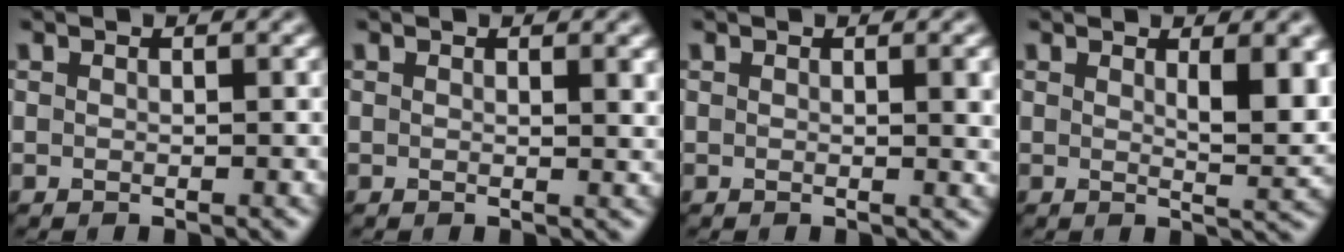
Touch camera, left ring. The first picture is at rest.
{"total": 1.2, "force": [0.6, 0.3, 1.0], "torque": [-0.008, -0.001, 0.008]}
{"total": 2.2, "force": [0.4, 0.6, 2.1], "torque": [-0.018, 0.001, 0.002]}
{"total": 4.3, "force": [1.5, 1.2, 3.9], "torque": [-0.052, -0.007, 0.028]}